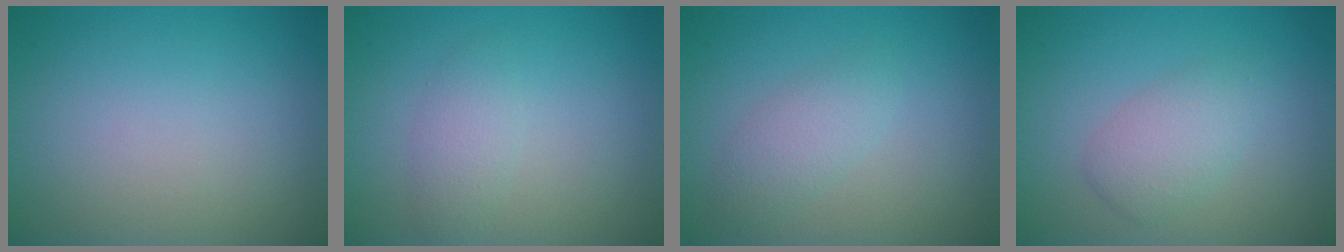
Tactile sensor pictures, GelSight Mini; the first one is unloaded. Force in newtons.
{"total": 1.7, "press": 1.7, "slide": 0.0}
{"total": 2.1, "press": 2.1, "slide": 0.0}
{"total": 2.7, "press": 2.7, "slide": 0.1}